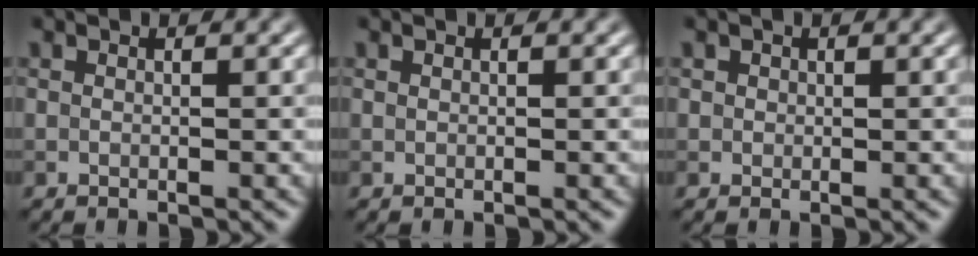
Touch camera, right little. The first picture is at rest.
{"total": 0.0}
{"total": 0.7, "force": [0.3, 0.7, 0.1], "torque": [0.004, -0.004, 0.004]}